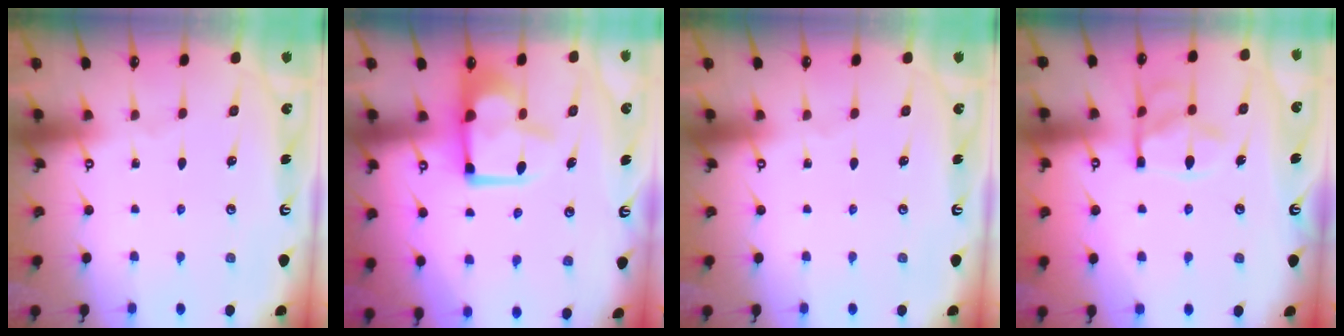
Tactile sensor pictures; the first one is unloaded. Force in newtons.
{"total": 6.3, "press": 6.3, "slide": 1.0}
{"total": 0.0}
{"total": 12.8, "press": 12.7, "slide": 1.4}